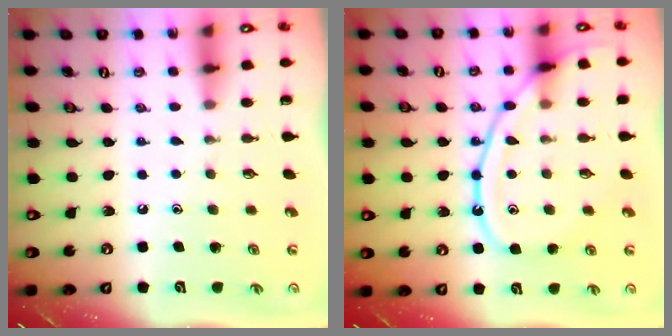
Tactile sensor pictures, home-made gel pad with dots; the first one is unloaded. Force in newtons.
{"total": 14.5, "press": 14.4, "slide": 1.4}